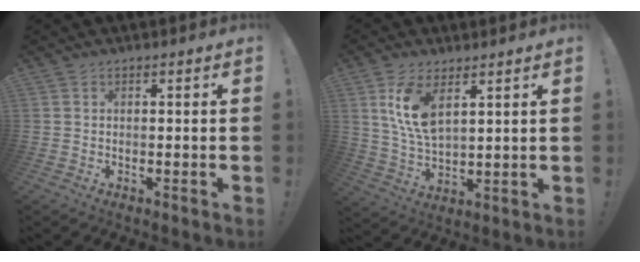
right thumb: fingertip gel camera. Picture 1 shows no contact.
{"total": 10.9, "force": [5.5, 5.3, 7.8], "torque": [-0.160, -0.024, 0.097]}